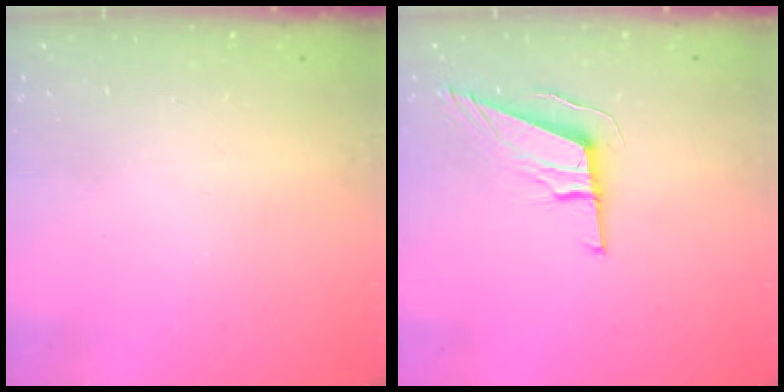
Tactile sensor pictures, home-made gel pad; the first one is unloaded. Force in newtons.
{"total": 9.7, "press": 9.5, "slide": 2.0}